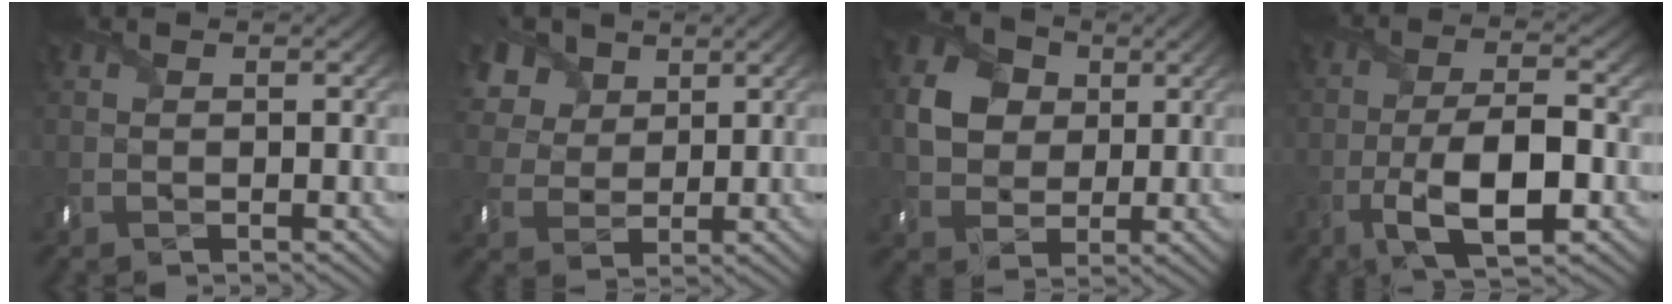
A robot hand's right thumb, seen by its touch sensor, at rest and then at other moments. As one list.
[{"total": 8.0, "force": [4.3, 5.5, 3.8], "torque": [-0.128, 0.016, 0.075]}, {"total": 6.7, "force": [1.5, 5.6, 3.3], "torque": [-0.080, 0.005, 0.016]}, {"total": 8.9, "force": [-3.5, 3.1, 7.6], "torque": [-0.137, -0.003, -0.067]}]